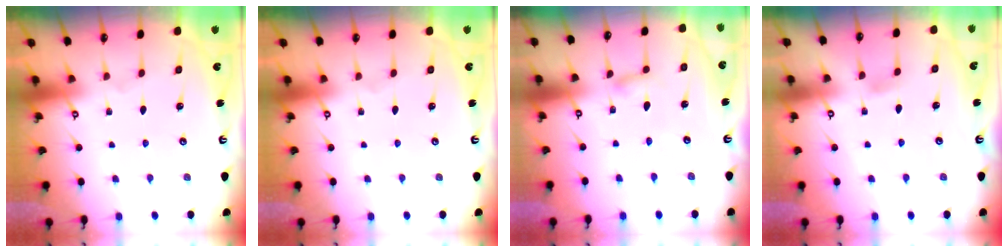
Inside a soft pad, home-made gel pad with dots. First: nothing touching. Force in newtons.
{"total": 0.0}
{"total": 2.7, "press": 2.7, "slide": 0.1}
{"total": 2.9, "press": 2.9, "slide": 0.5}